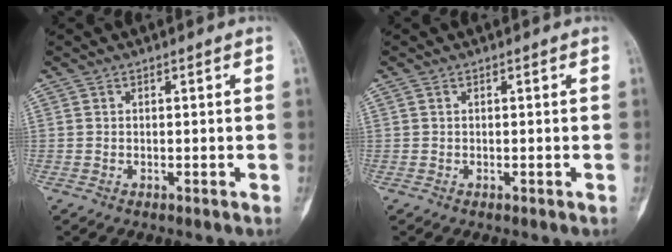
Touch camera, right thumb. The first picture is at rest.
{"total": 0.0}